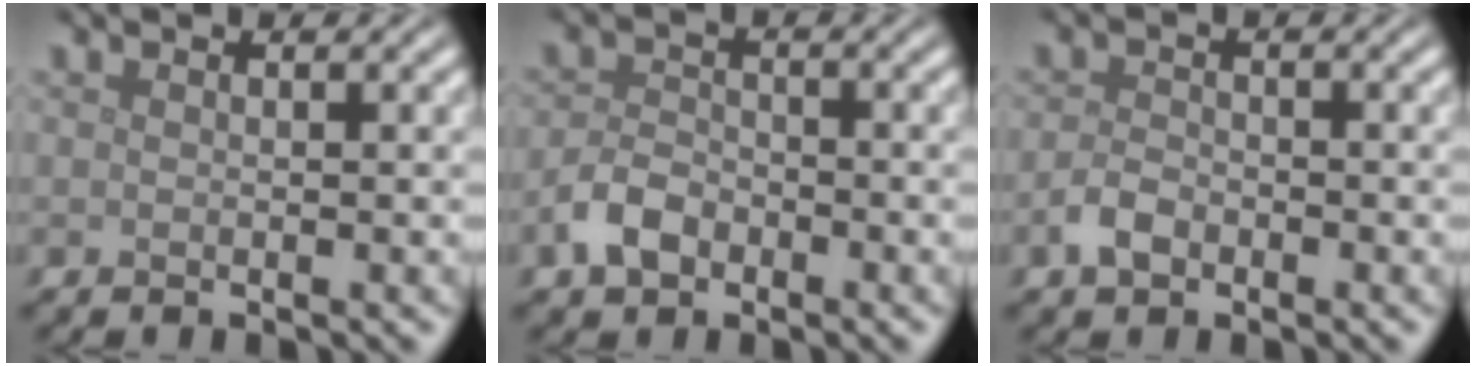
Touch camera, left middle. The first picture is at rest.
{"total": 2.9, "force": [-1.7, 1.8, 1.5], "torque": [-0.027, 0.005, -0.040]}
{"total": 2.0, "force": [-1.1, 1.2, 1.1], "torque": [-0.022, 0.002, -0.025]}